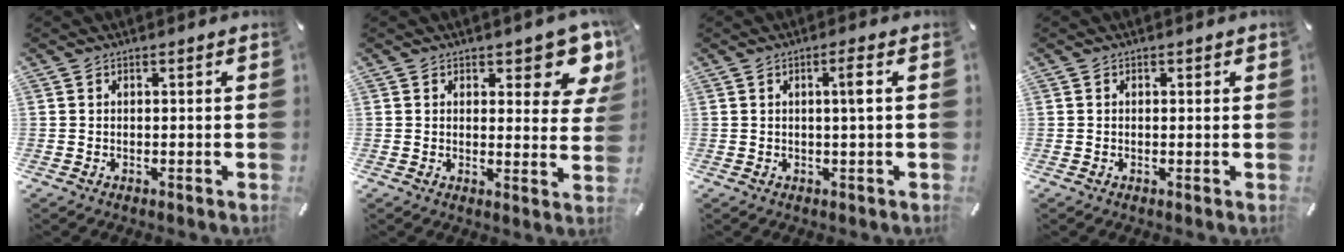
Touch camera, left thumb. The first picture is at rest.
{"total": 8.8, "force": [5.9, 4.0, 5.2], "torque": [-0.042, -0.046, 0.098]}
{"total": 3.4, "force": [0.6, 0.0, 3.4], "torque": [-0.065, 0.002, 0.006]}
{"total": 0.5, "force": [0.1, 0.4, 0.3], "torque": [-0.007, 0.002, 0.001]}